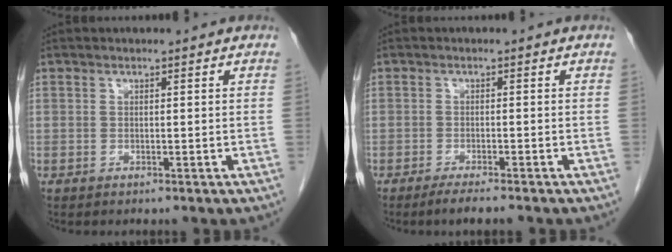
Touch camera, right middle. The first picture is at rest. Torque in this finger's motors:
{"motor_torque": [0.06, 0.00, 0.02, 0.01]}